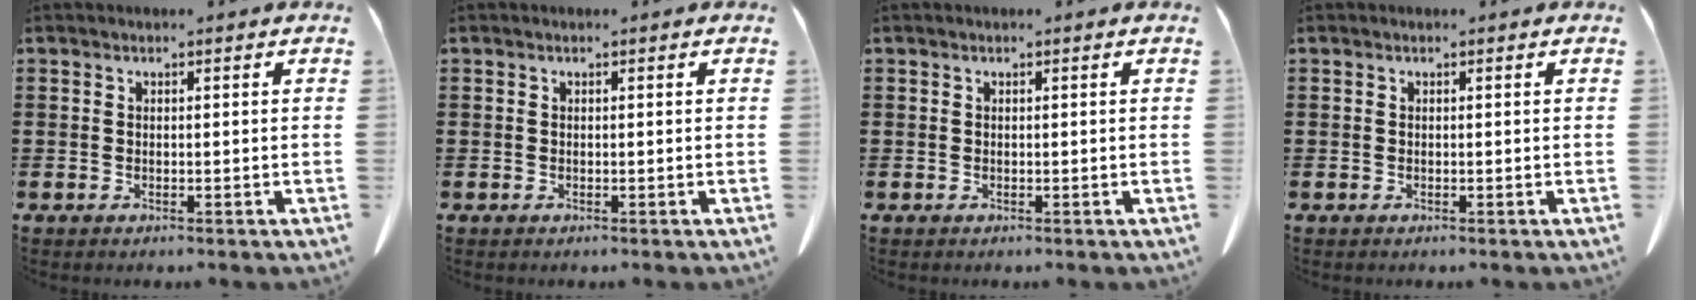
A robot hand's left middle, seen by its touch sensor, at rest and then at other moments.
{"total": 0.0}
{"total": 0.0}
{"total": 0.0}